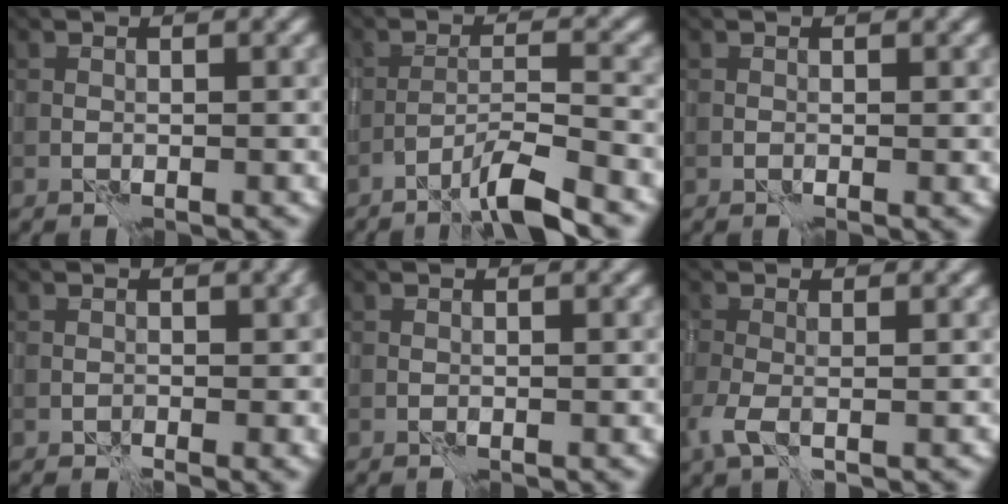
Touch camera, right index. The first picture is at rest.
{"total": 4.4, "force": [-3.3, 0.2, 3.0], "torque": [-0.047, 0.012, -0.068]}
{"total": 1.4, "force": [0.0, 1.0, 0.9], "torque": [-0.014, -0.006, 0.005]}
{"total": 3.4, "force": [-0.6, 2.2, 2.5], "torque": [-0.031, -0.007, -0.006]}
{"total": 0.0}
{"total": 2.1, "force": [-0.6, 0.7, 1.8], "torque": [-0.048, -0.005, -0.017]}